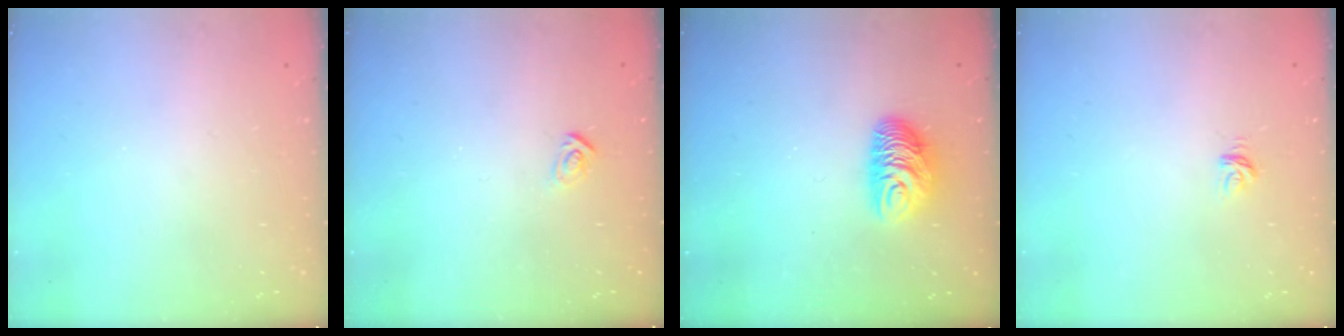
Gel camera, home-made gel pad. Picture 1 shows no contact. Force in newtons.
{"total": 2.9, "press": 2.9, "slide": 0.3}
{"total": 9.5, "press": 9.5, "slide": 0.6}
{"total": 3.2, "press": 3.2, "slide": 0.2}